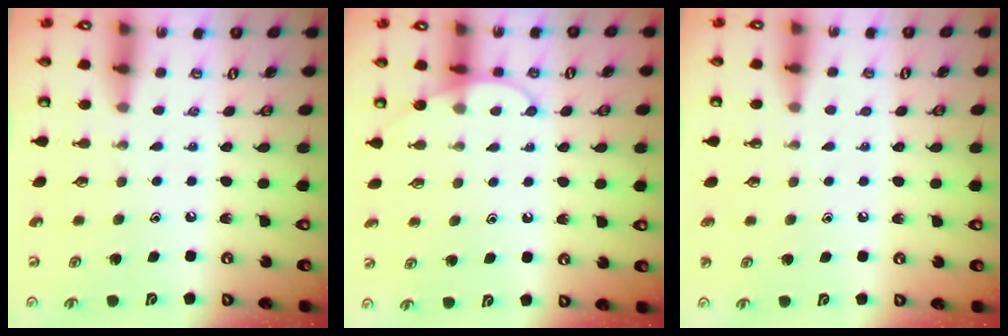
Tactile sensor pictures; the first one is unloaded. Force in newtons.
{"total": 6.5, "press": 6.5, "slide": 0.5}
{"total": 1.1, "press": 1.1, "slide": 0.3}